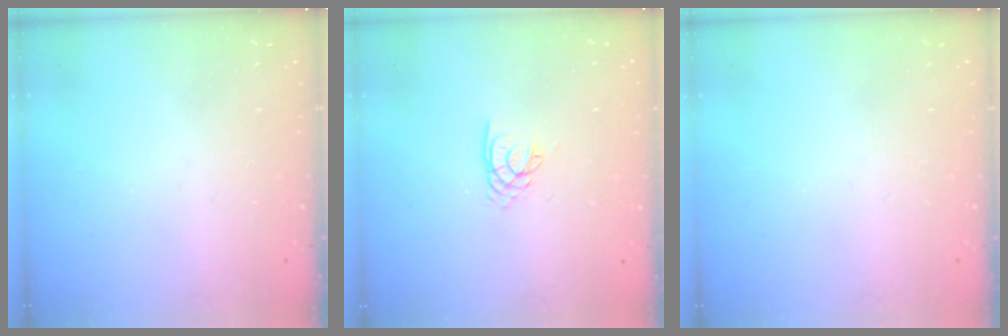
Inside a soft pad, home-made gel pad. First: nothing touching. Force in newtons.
{"total": 2.1, "press": 2.1, "slide": 0.1}
{"total": 0.0}